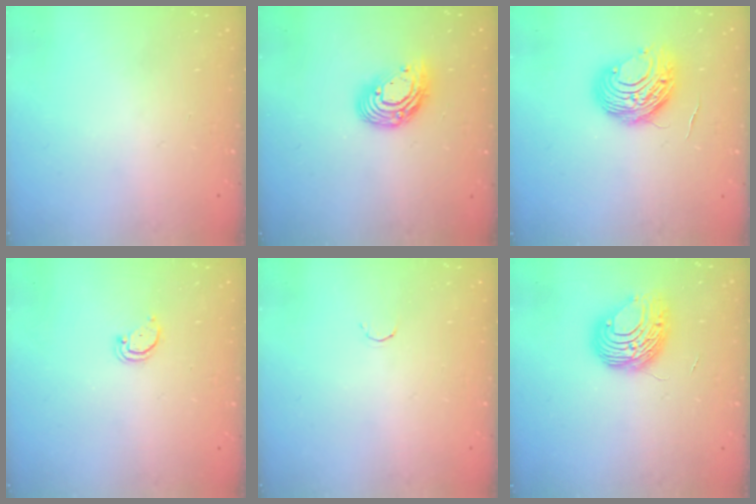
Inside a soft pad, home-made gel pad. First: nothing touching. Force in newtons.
{"total": 11.6, "press": 11.5, "slide": 1.2}
{"total": 10.1, "press": 10.1, "slide": 0.8}
{"total": 2.1, "press": 2.1, "slide": 0.2}
{"total": 1.8, "press": 1.7, "slide": 0.4}
{"total": 9.0, "press": 9.0, "slide": 0.9}